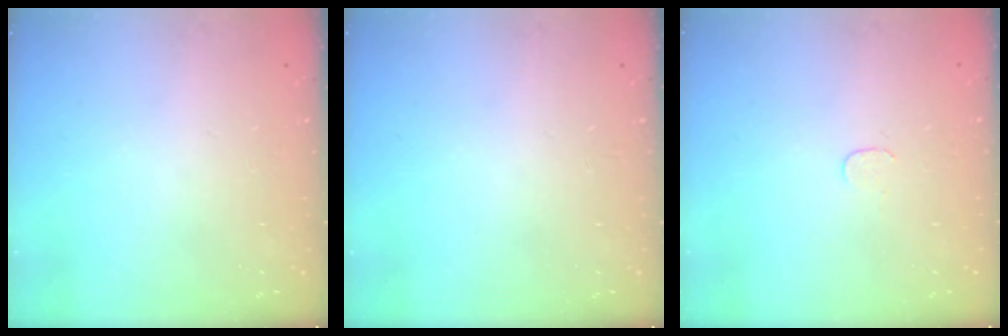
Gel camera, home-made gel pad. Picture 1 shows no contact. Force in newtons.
{"total": 0.0}
{"total": 3.5, "press": 3.5, "slide": 0.3}